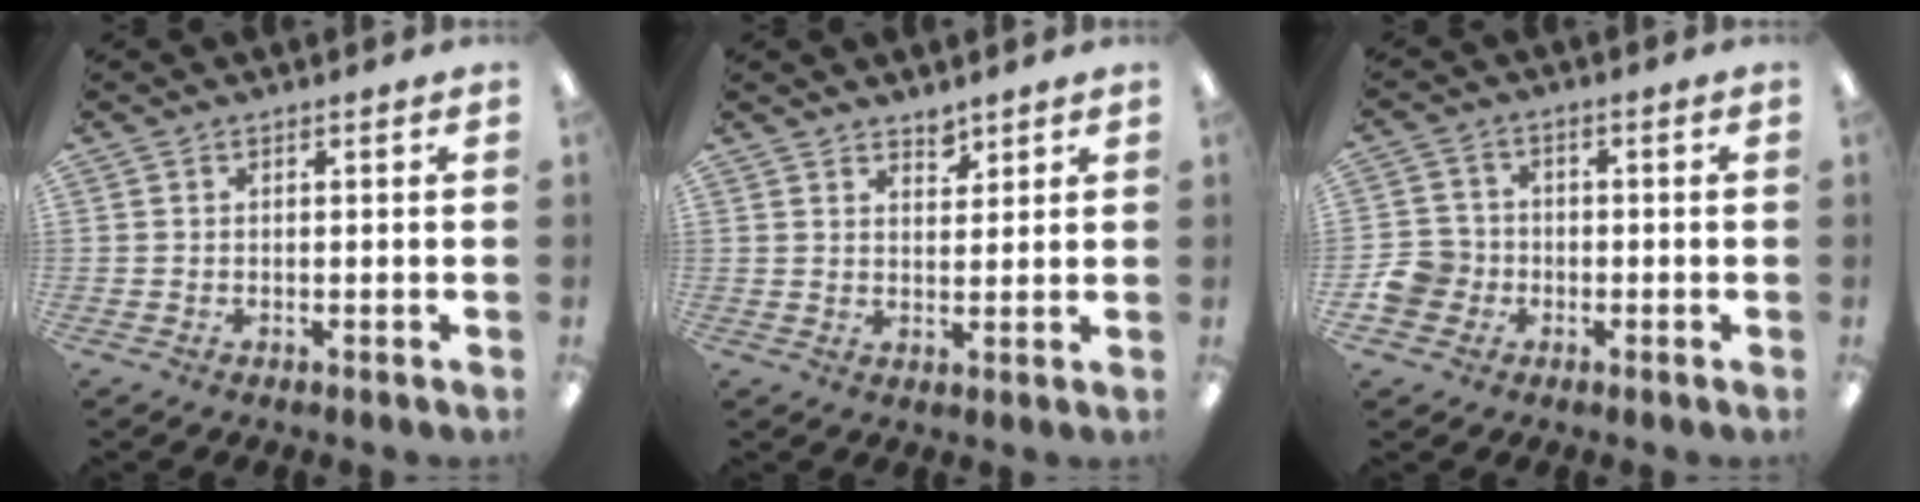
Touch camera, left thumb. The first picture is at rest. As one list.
[{"total": 3.4, "force": [3.0, 1.4, 0.6], "torque": [0.008, -0.024, 0.052]}, {"total": 7.1, "force": [-2.0, 6.3, 2.5], "torque": [-0.059, 0.018, -0.037]}]